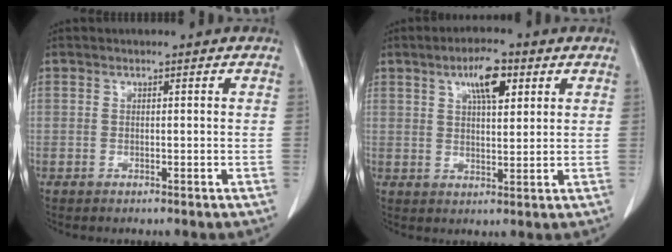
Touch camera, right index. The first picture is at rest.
{"total": 6.4, "force": [3.1, 1.9, 5.3], "torque": [-0.093, 0.004, 0.050]}